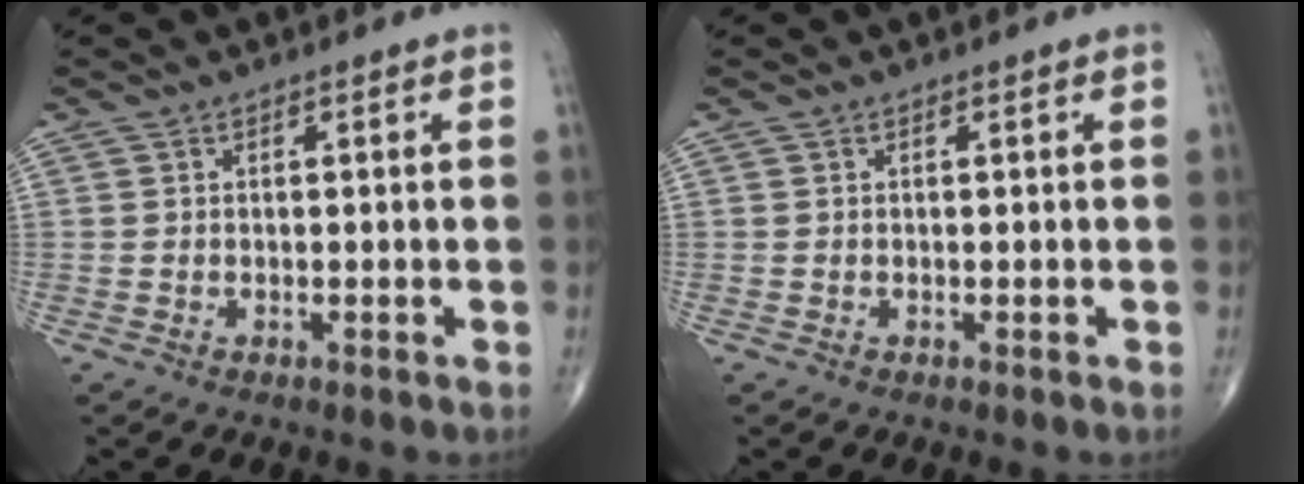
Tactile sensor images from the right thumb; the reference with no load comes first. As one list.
[{"total": 0.0}]